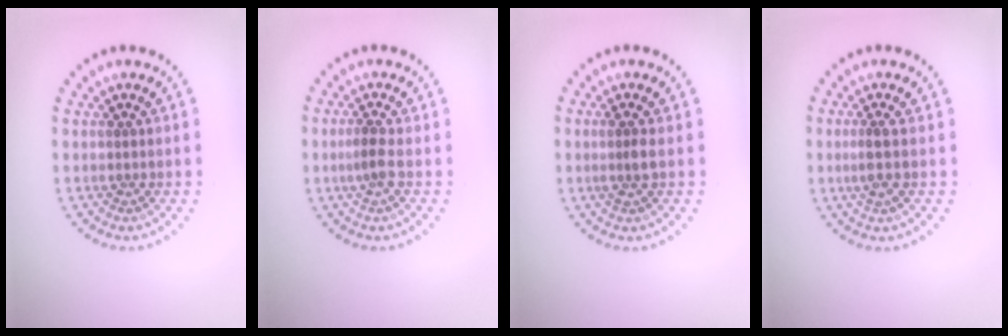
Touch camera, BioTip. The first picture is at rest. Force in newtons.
{"total": 1.3, "press": 1.1, "slide": 0.7}
{"total": 1.5, "press": 1.3, "slide": 0.8}
{"total": 1.7, "press": 1.4, "slide": 1.0}